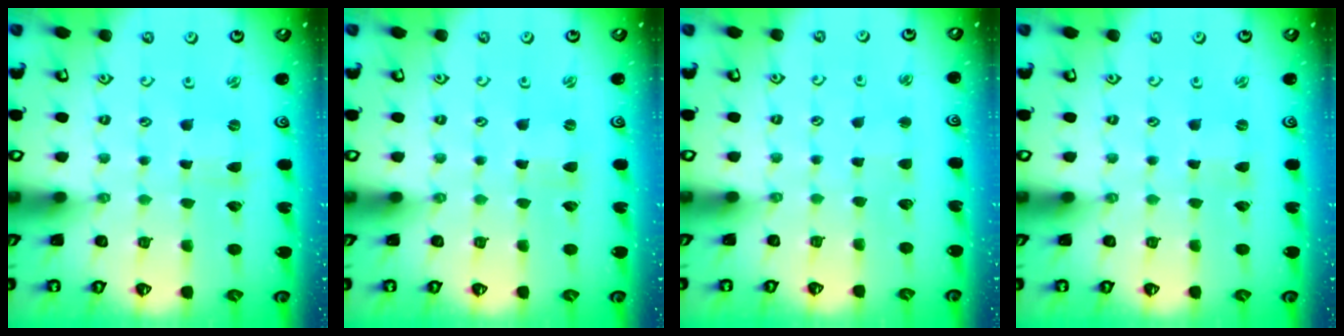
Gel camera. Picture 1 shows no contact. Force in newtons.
{"total": 0.0}
{"total": 2.2, "press": 2.2, "slide": 0.3}
{"total": 0.0}